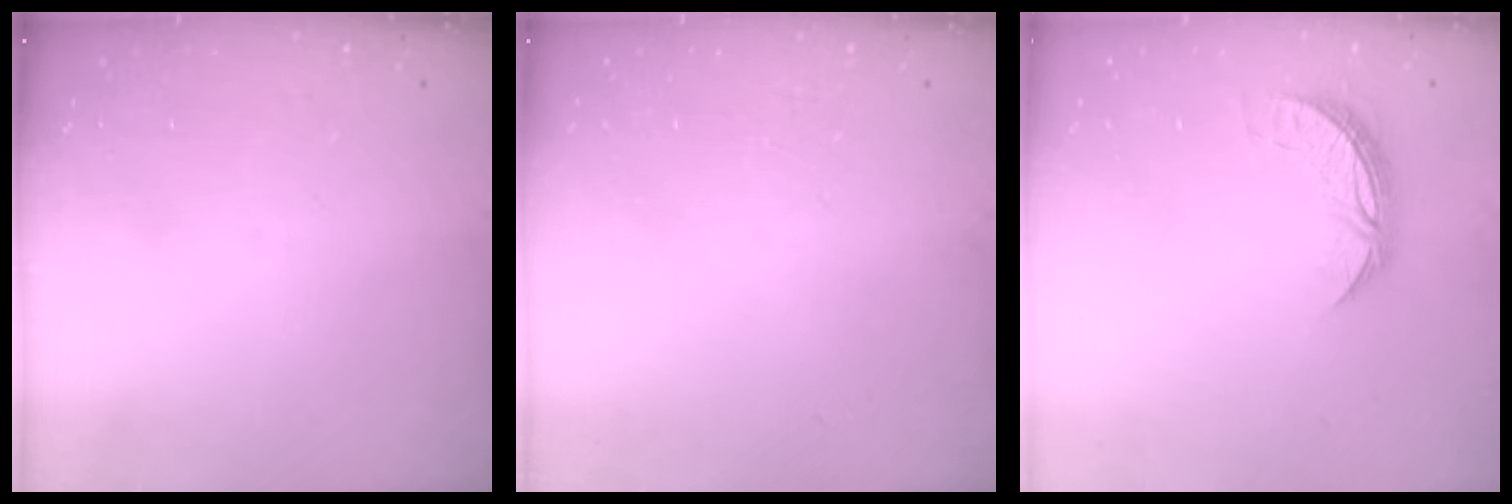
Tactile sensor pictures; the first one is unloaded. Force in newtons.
{"total": 0.0}
{"total": 6.8, "press": 6.8, "slide": 0.5}